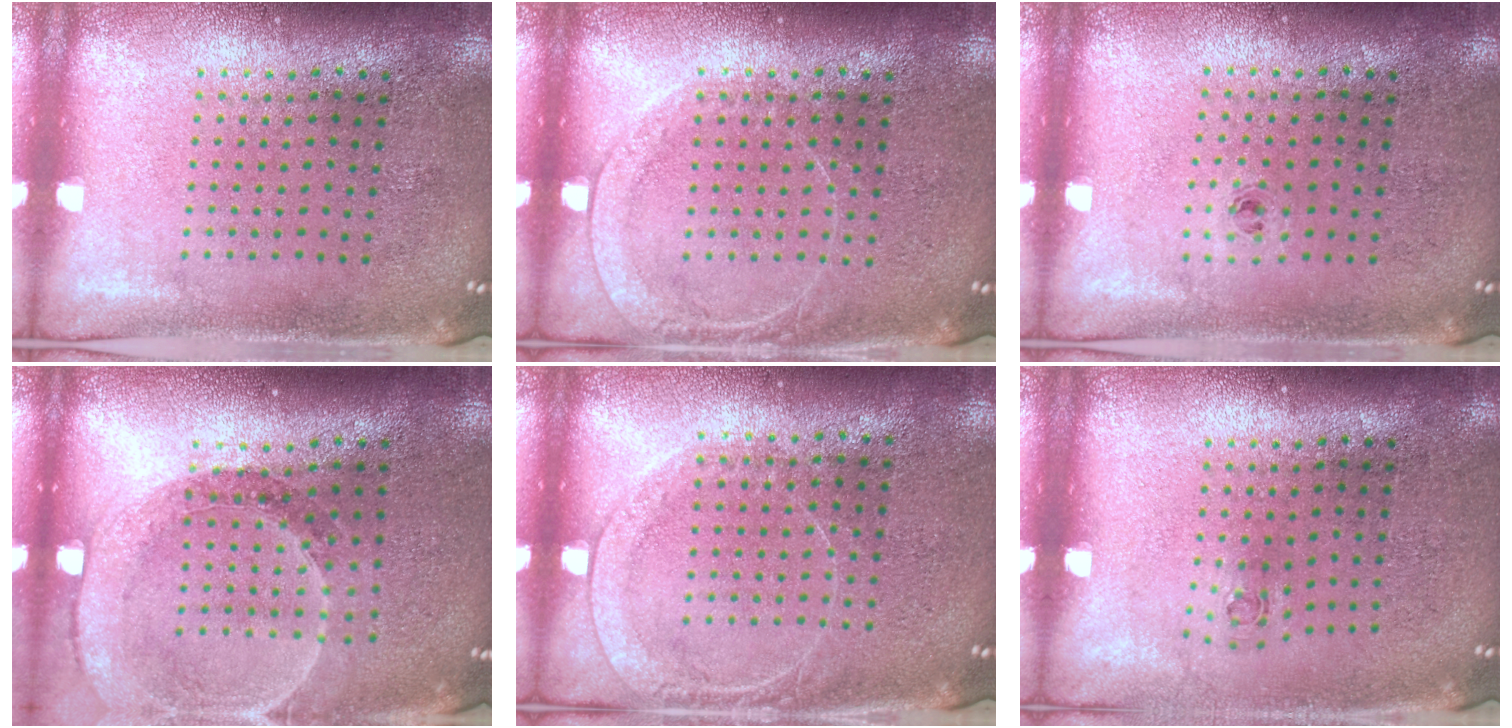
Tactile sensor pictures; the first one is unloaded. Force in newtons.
{"total": 1.5, "press": 1.4, "slide": 0.4}
{"total": 0.5, "press": 0.3, "slide": 0.4}
{"total": 1.6, "press": 1.6, "slide": 0.1}
{"total": 1.5, "press": 1.4, "slide": 0.4}
{"total": 0.6, "press": 0.3, "slide": 0.5}